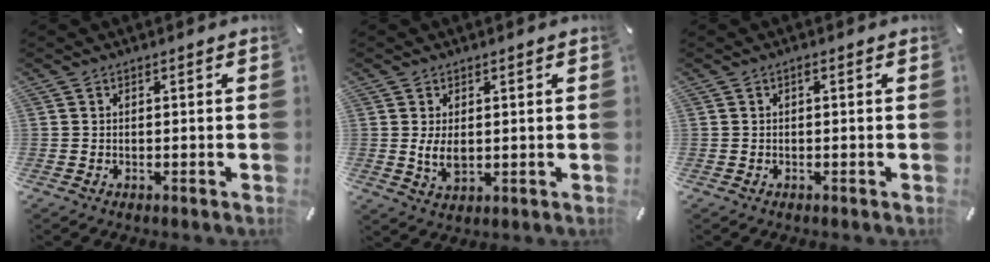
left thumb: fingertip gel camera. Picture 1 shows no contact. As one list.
[{"total": 4.8, "force": [0.5, 2.8, 3.8], "torque": [-0.081, -0.003, 0.006]}, {"total": 0.6, "force": [0.0, 0.1, 0.6], "torque": [-0.012, 0.001, 0.000]}]